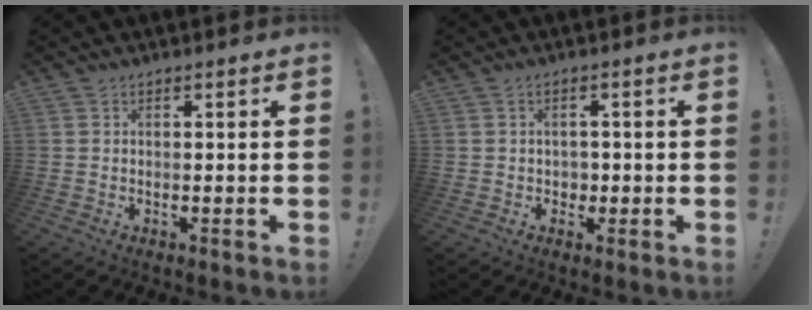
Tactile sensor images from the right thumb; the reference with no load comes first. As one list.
[{"total": 2.7, "force": [-0.1, 2.6, 0.6], "torque": [-0.008, 0.000, -0.003]}]